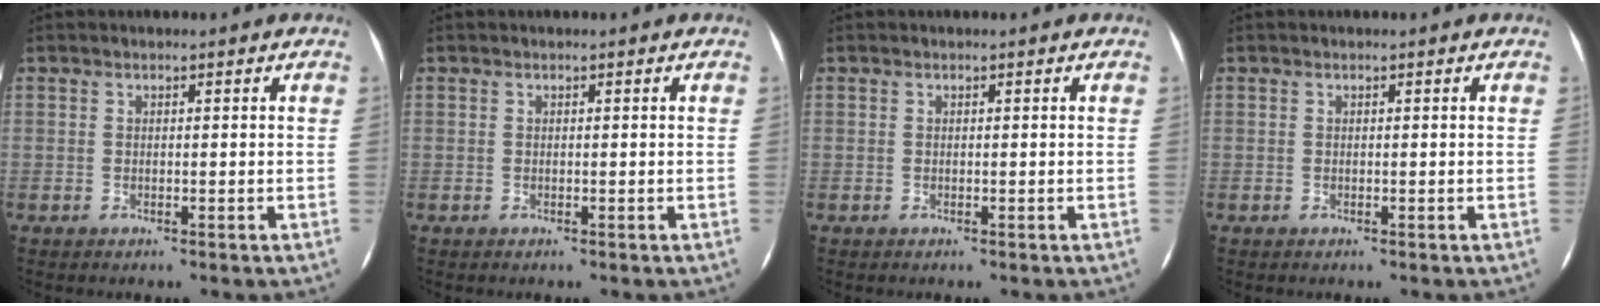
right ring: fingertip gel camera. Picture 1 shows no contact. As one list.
[{"total": 0.0}, {"total": 0.0}, {"total": 0.0}]